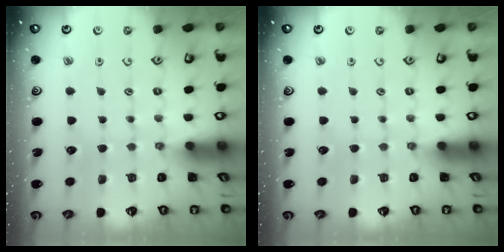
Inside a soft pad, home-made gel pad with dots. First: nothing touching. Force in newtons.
{"total": 0.0}